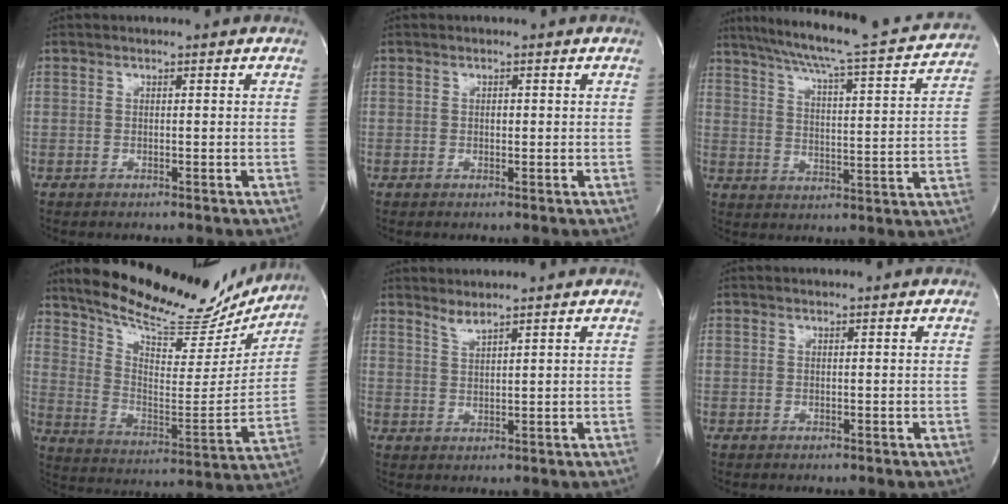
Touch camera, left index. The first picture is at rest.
{"total": 0.7, "force": [0.1, 0.4, 0.5], "torque": [-0.008, 0.000, 0.002]}
{"total": 22.9, "force": [20.5, 1.7, 10.0], "torque": [-0.161, -0.020, 0.267]}
{"total": 24.4, "force": [21.8, 6.3, 9.1], "torque": [-0.151, -0.034, 0.305]}
{"total": 2.0, "force": [1.9, -0.2, 0.6], "torque": [-0.012, -0.009, 0.039]}
{"total": 0.0}